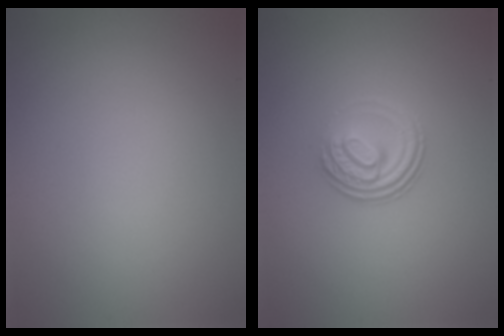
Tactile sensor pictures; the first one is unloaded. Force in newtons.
{"total": 3.6, "press": 2.5, "slide": 2.6}